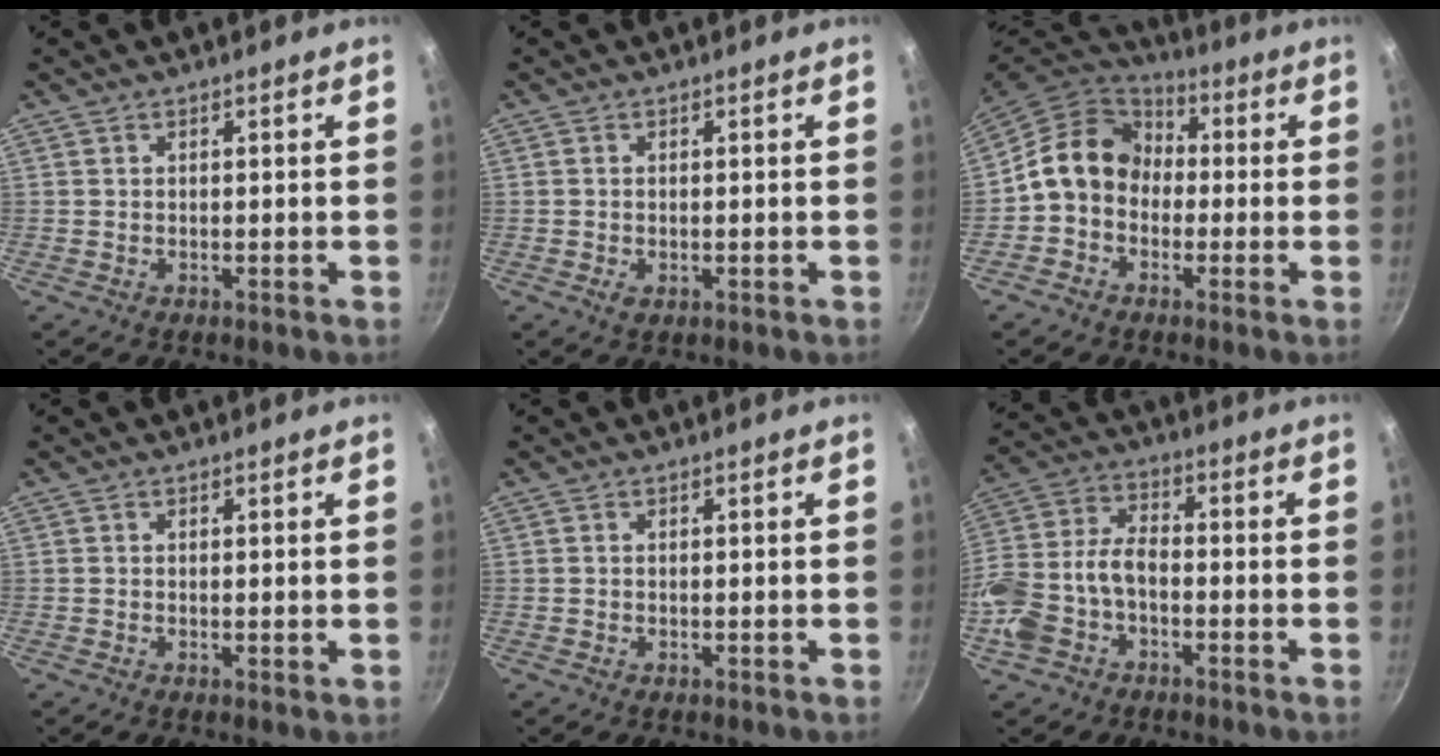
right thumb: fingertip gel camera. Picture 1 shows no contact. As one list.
[{"total": 1.4, "force": [-0.2, 0.9, 1.0], "torque": [-0.017, -0.003, -0.003]}, {"total": 12.7, "force": [-0.1, 10.6, 7.1], "torque": [-0.088, 0.039, -0.026]}, {"total": 0.6, "force": [0.1, 0.2, 0.6], "torque": [-0.008, -0.004, 0.000]}, {"total": 0.0}, {"total": 12.9, "force": [-4.0, 8.3, 9.0], "torque": [-0.185, 0.042, -0.088]}]